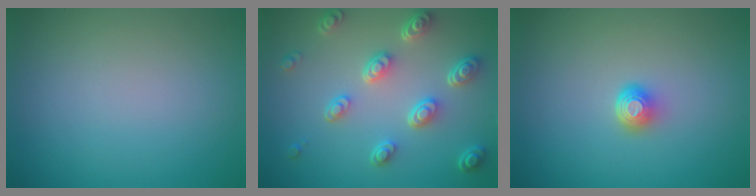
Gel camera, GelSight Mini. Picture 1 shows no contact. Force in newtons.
{"total": 5.1, "press": 3.8, "slide": 3.5}
{"total": 1.8, "press": 1.3, "slide": 1.3}